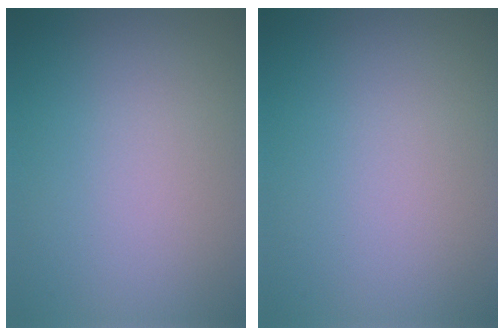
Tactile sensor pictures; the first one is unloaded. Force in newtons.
{"total": 0.0}